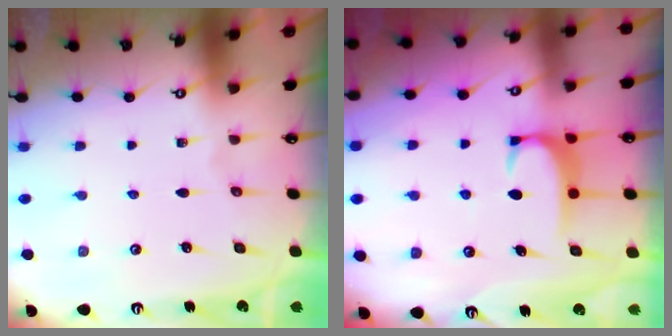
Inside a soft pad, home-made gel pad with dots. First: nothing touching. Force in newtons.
{"total": 1.7, "press": 1.7, "slide": 0.5}